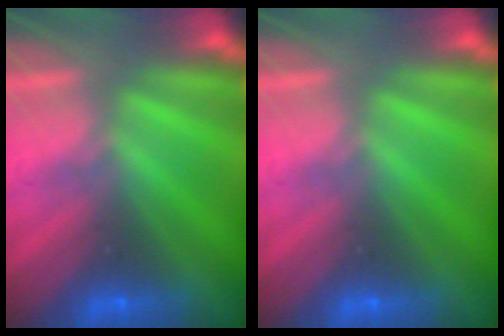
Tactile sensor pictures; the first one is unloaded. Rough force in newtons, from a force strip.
{"total": 0.0}